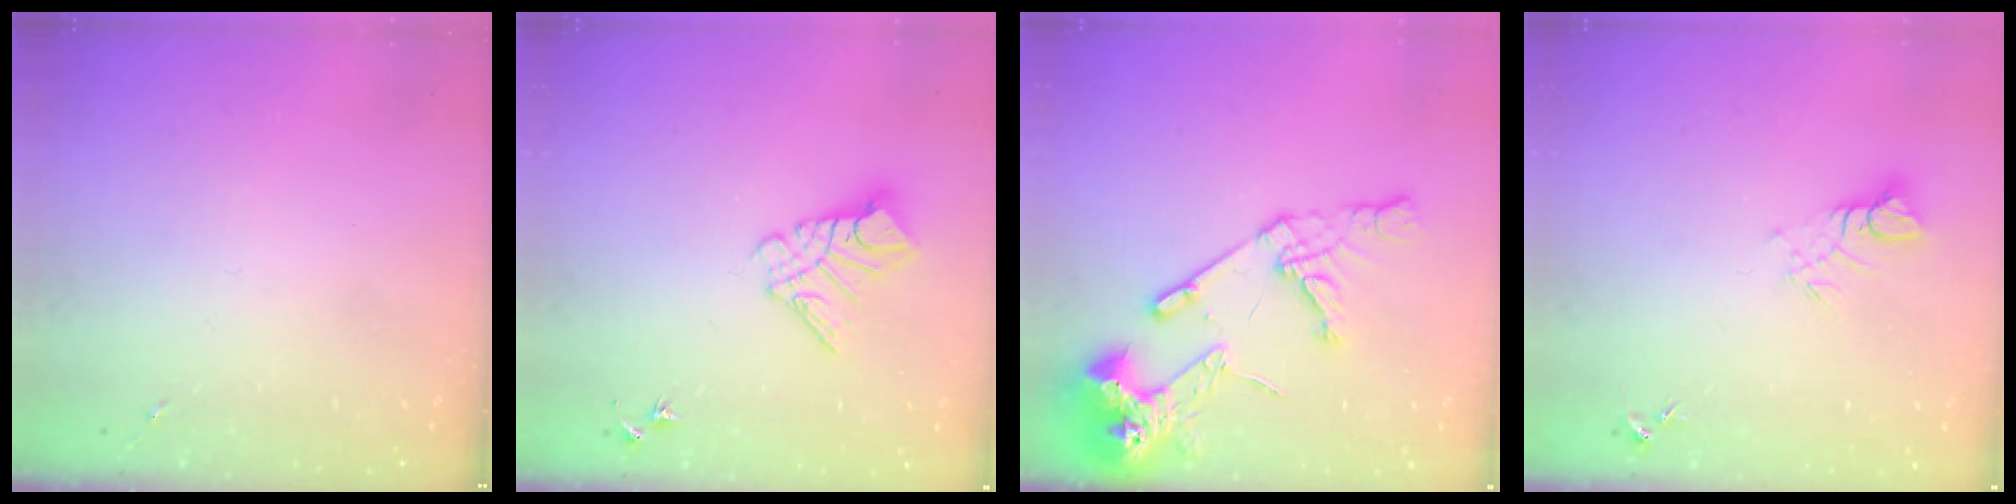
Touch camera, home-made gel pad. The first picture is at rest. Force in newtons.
{"total": 10.6, "press": 10.5, "slide": 1.1}
{"total": 17.1, "press": 17.0, "slide": 2.1}
{"total": 6.6, "press": 6.6, "slide": 0.5}